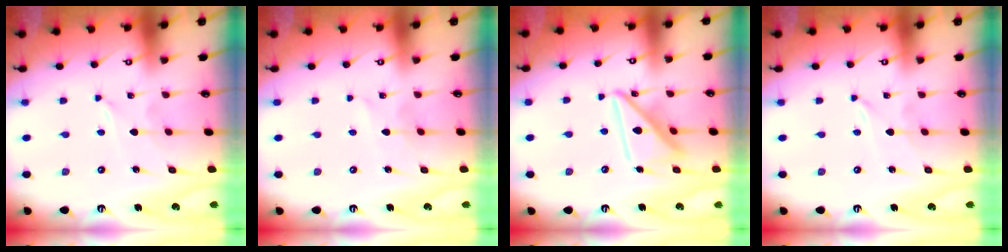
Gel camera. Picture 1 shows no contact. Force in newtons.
{"total": 2.9, "press": 2.9, "slide": 0.4}
{"total": 14.9, "press": 14.9, "slide": 1.4}
{"total": 0.0}